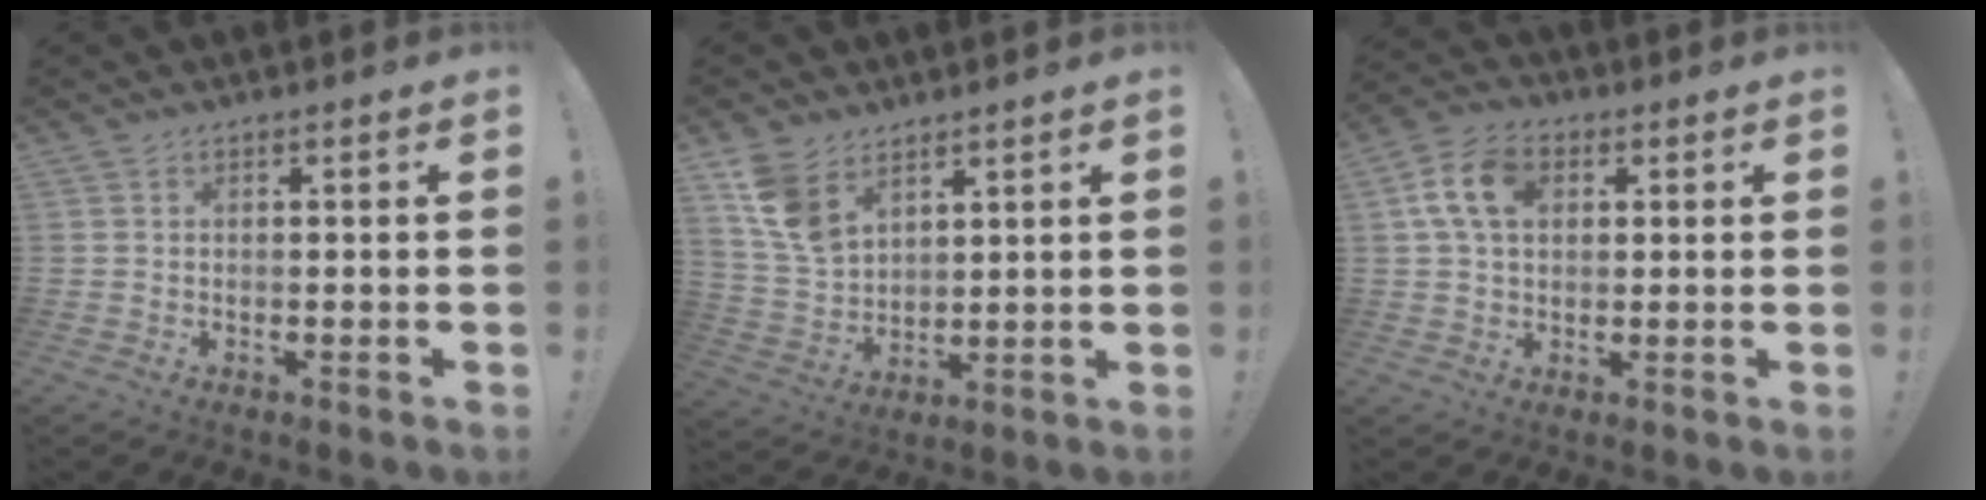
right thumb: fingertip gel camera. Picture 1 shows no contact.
{"total": 10.5, "force": [6.4, 6.6, 5.1], "torque": [-0.090, -0.030, 0.131]}
{"total": 11.0, "force": [3.0, 7.4, 7.5], "torque": [-0.135, 0.016, 0.060]}